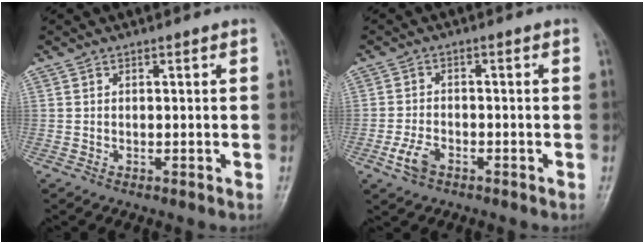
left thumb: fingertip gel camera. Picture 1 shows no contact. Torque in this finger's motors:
{"motor_torque": [0.36, 0.63, 0.46, 0.19, 0.05]}